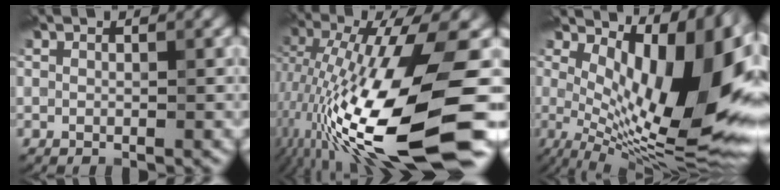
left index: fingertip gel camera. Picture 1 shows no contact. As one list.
[{"total": 17.0, "force": [-5.2, 3.9, 15.7], "torque": [-0.285, -0.016, -0.087]}, {"total": 13.9, "force": [2.3, 5.6, 12.5], "torque": [-0.167, -0.009, 0.039]}]